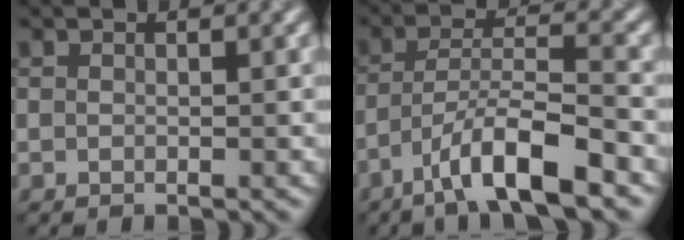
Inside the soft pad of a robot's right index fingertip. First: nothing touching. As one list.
[{"total": 7.4, "force": [-4.5, 1.5, 5.7], "torque": [-0.096, 0.011, -0.082]}]